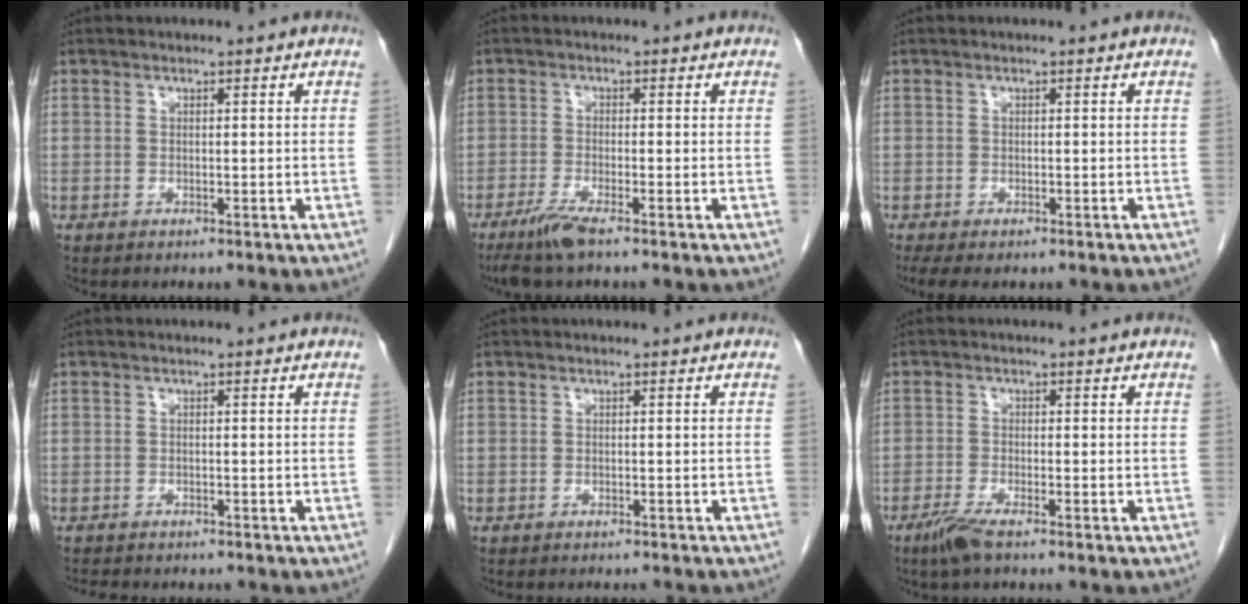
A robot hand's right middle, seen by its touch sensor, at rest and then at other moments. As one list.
[{"total": 4.1, "force": [-2.9, 0.0, 2.9], "torque": [-0.064, -0.013, -0.060]}, {"total": 4.5, "force": [-3.4, 1.7, 2.4], "torque": [-0.039, -0.013, -0.050]}, {"total": 5.2, "force": [-4.5, 1.9, 1.9], "torque": [-0.030, -0.005, -0.057]}, {"total": 4.0, "force": [-3.7, 0.5, 1.3], "torque": [-0.016, -0.009, -0.043]}, {"total": 3.3, "force": [-2.3, 0.2, 2.3], "torque": [-0.053, -0.008, -0.050]}]